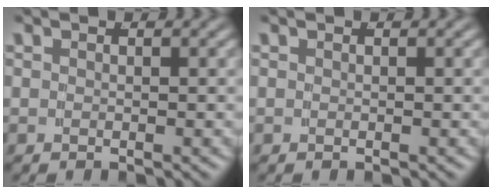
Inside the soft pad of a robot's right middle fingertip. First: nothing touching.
{"total": 0.0}